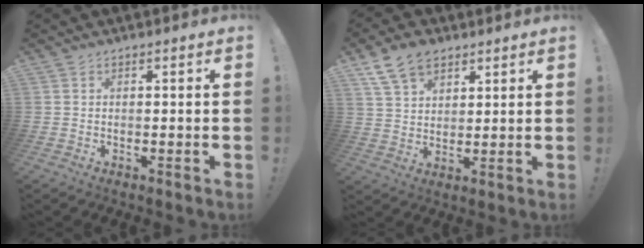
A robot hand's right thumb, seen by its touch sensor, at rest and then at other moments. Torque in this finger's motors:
{"motor_torque": [-0.39, 0.48, 0.17, -0.06, 0.00]}